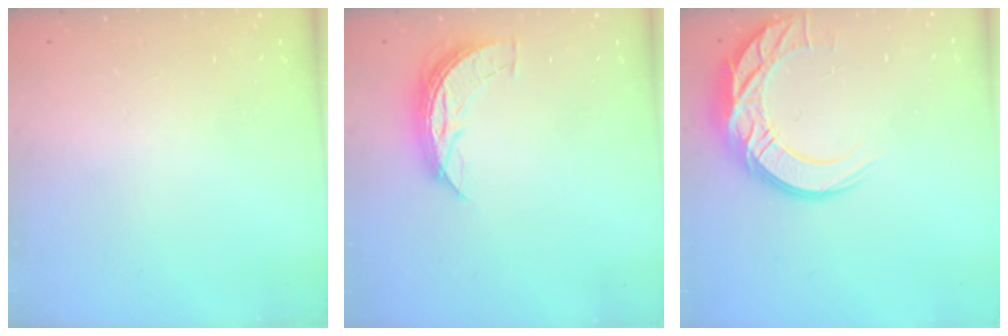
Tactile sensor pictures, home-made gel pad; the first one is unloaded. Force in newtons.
{"total": 6.9, "press": 6.9, "slide": 0.3}
{"total": 14.6, "press": 14.6, "slide": 1.0}